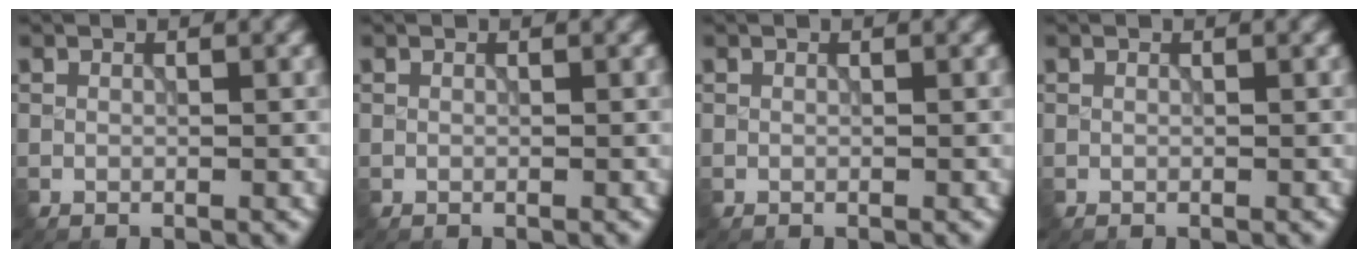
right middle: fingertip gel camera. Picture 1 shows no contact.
{"total": 0.0}
{"total": 0.0}
{"total": 0.0}